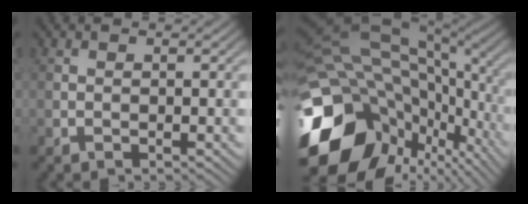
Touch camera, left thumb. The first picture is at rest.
{"total": 18.6, "force": [-5.9, 13.3, 11.6], "torque": [-0.264, -0.014, -0.087]}